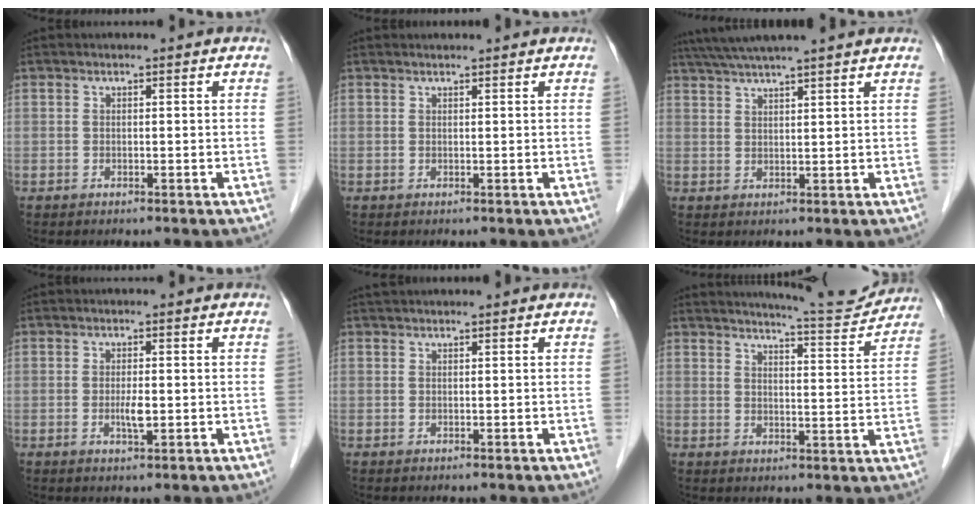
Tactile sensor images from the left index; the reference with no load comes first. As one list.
[{"total": 1.6, "force": [1.6, 0.1, 0.5], "torque": [-0.008, 0.017, 0.026]}, {"total": 11.0, "force": [9.4, -0.4, 5.6], "torque": [-0.096, 0.042, 0.135]}, {"total": 2.1, "force": [-0.3, 0.4, 2.1], "torque": [-0.043, -0.002, -0.004]}, {"total": 2.3, "force": [2.1, 0.1, 0.9], "torque": [-0.010, 0.030, 0.038]}, {"total": 9.8, "force": [9.6, -0.1, 1.9], "torque": [-0.033, -0.009, 0.123]}]